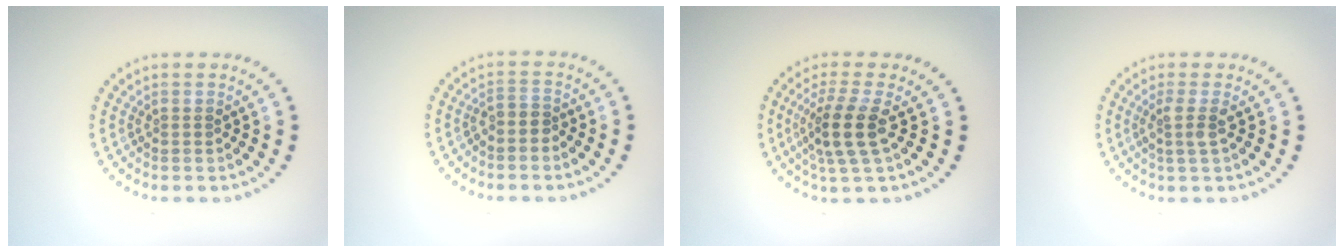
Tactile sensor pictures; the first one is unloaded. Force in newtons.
{"total": 1.2, "press": 0.8, "slide": 0.9}
{"total": 3.9, "press": 3.1, "slide": 2.3}
{"total": 1.8, "press": 1.3, "slide": 1.2}